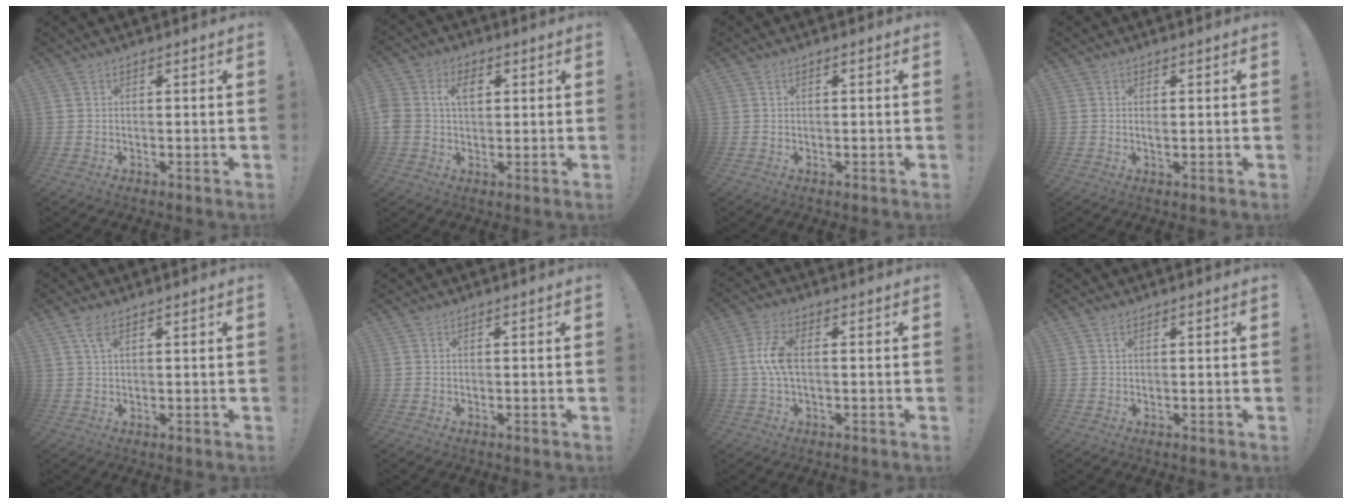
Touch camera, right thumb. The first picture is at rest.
{"total": 6.9, "force": [1.4, 4.9, 4.5], "torque": [-0.078, 0.005, 0.022]}
{"total": 0.6, "force": [0.0, 0.0, 0.6], "torque": [-0.019, 0.003, 0.001]}
{"total": 0.9, "force": [0.2, 0.4, 0.7], "torque": [-0.006, -0.001, 0.002]}
{"total": 3.2, "force": [1.5, 1.0, 2.7], "torque": [-0.056, -0.001, 0.025]}
{"total": 0.0}
{"total": 7.9, "force": [0.0, 3.3, 7.2], "torque": [-0.155, 0.000, 0.000]}
{"total": 1.2, "force": [0.5, 0.2, 1.0], "torque": [-0.027, 0.004, 0.009]}